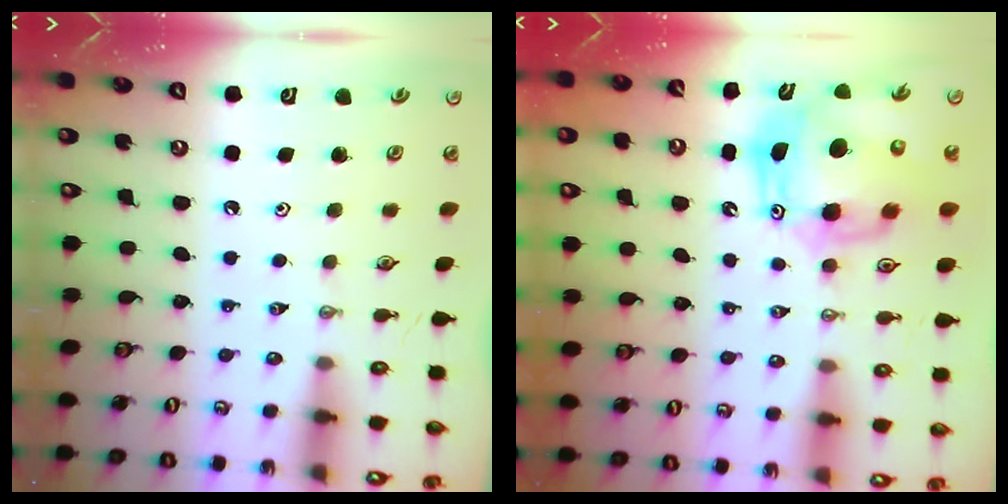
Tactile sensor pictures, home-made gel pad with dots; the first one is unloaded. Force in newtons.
{"total": 14.2, "press": 14.0, "slide": 2.6}